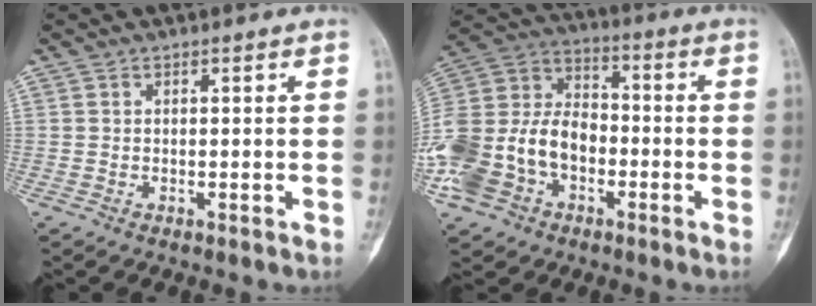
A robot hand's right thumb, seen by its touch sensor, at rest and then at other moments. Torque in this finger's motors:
{"motor_torque": [2.25, 2.16, 1.38, -1.39, 0.12]}